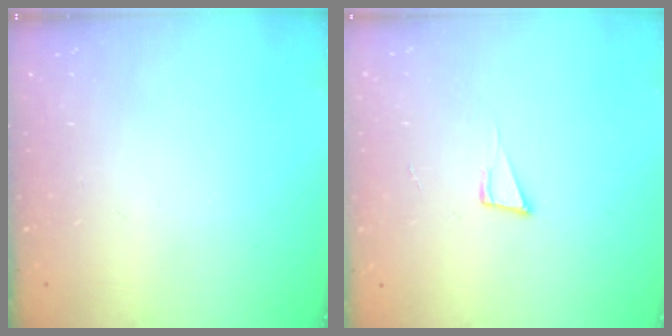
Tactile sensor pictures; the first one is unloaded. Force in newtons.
{"total": 5.7, "press": 4.5, "slide": 3.4}